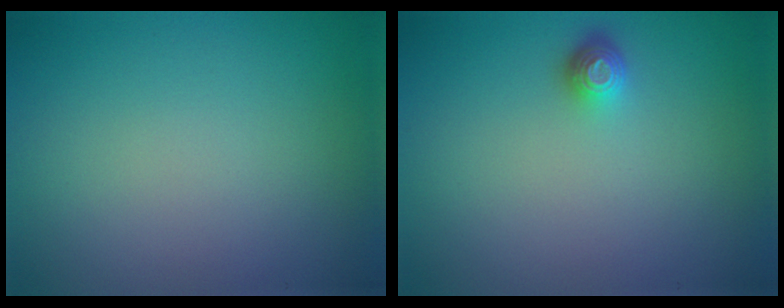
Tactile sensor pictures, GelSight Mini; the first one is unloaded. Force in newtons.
{"total": 1.4, "press": 1.1, "slide": 0.9}